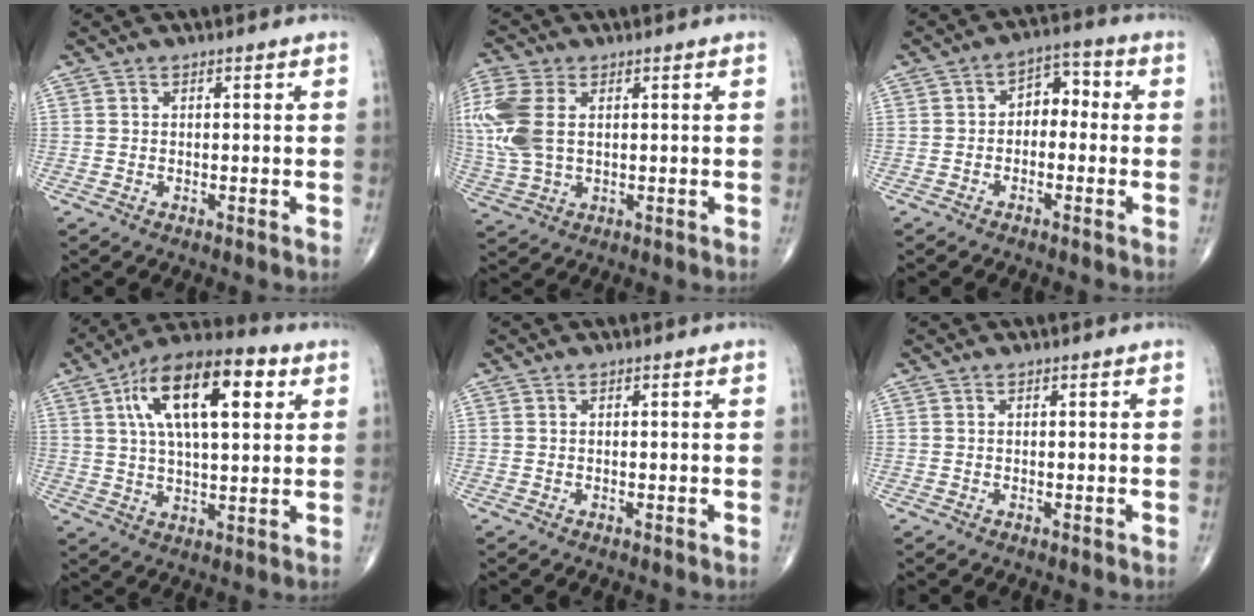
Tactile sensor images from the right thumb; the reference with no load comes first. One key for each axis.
{"total": 12.0, "fx": 2.3, "fy": 7.4, "fz": 9.2, "tx": -0.238, "ty": 0.007, "tz": 0.051}
{"total": 5.4, "fx": -0.5, "fy": 3.8, "fz": 3.8, "tx": -0.027, "ty": 0.028, "tz": -0.024}
{"total": 18.4, "fx": 6.2, "fy": 7.7, "fz": 15.5, "tx": -0.243, "ty": 0.008, "tz": 0.096}
{"total": 0.0}
{"total": 0.0}